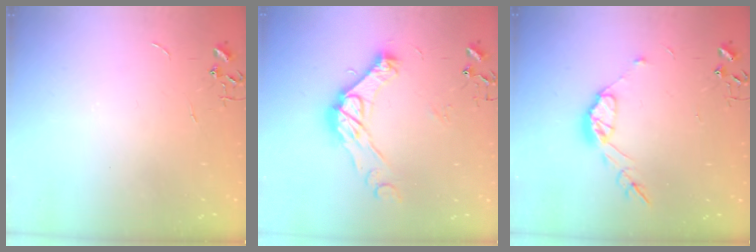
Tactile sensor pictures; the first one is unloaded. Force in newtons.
{"total": 15.9, "press": 15.9, "slide": 1.2}
{"total": 10.0, "press": 9.9, "slide": 0.7}